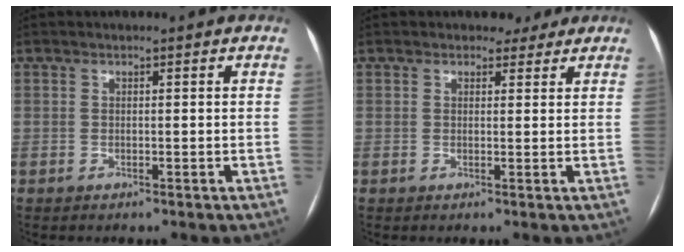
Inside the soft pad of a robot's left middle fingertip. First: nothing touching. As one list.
[{"total": 2.6, "force": [2.1, 1.5, 0.4], "torque": [0.001, 0.005, 0.024]}]